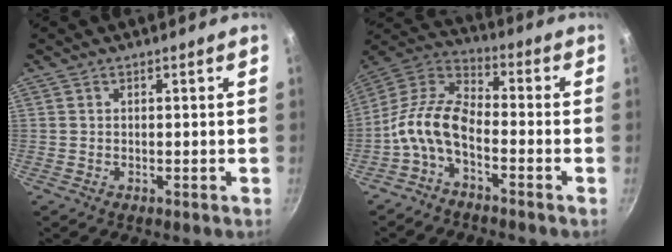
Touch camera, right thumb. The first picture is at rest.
{"total": 10.8, "force": [-4.2, 5.4, 8.3], "torque": [-0.163, 0.056, -0.100]}